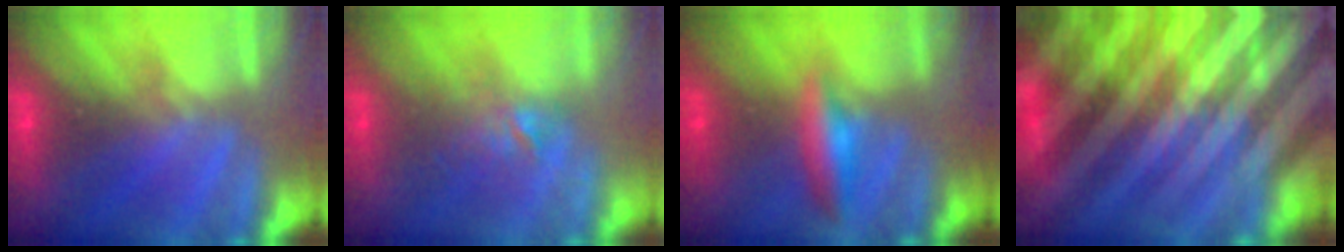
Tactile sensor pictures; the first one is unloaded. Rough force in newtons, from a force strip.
{"total": 2.9}
{"total": 2.4}
{"total": 8.8}